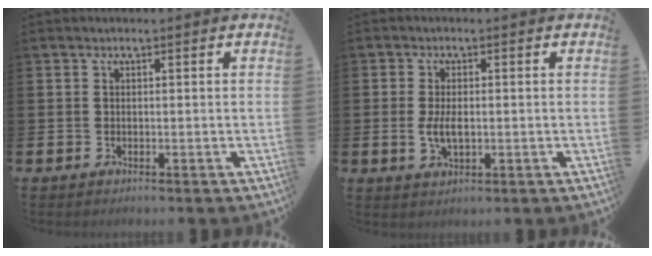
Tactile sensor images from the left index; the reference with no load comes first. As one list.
[{"total": 3.3, "force": [-0.1, 1.6, 2.9], "torque": [-0.056, 0.004, -0.003]}]